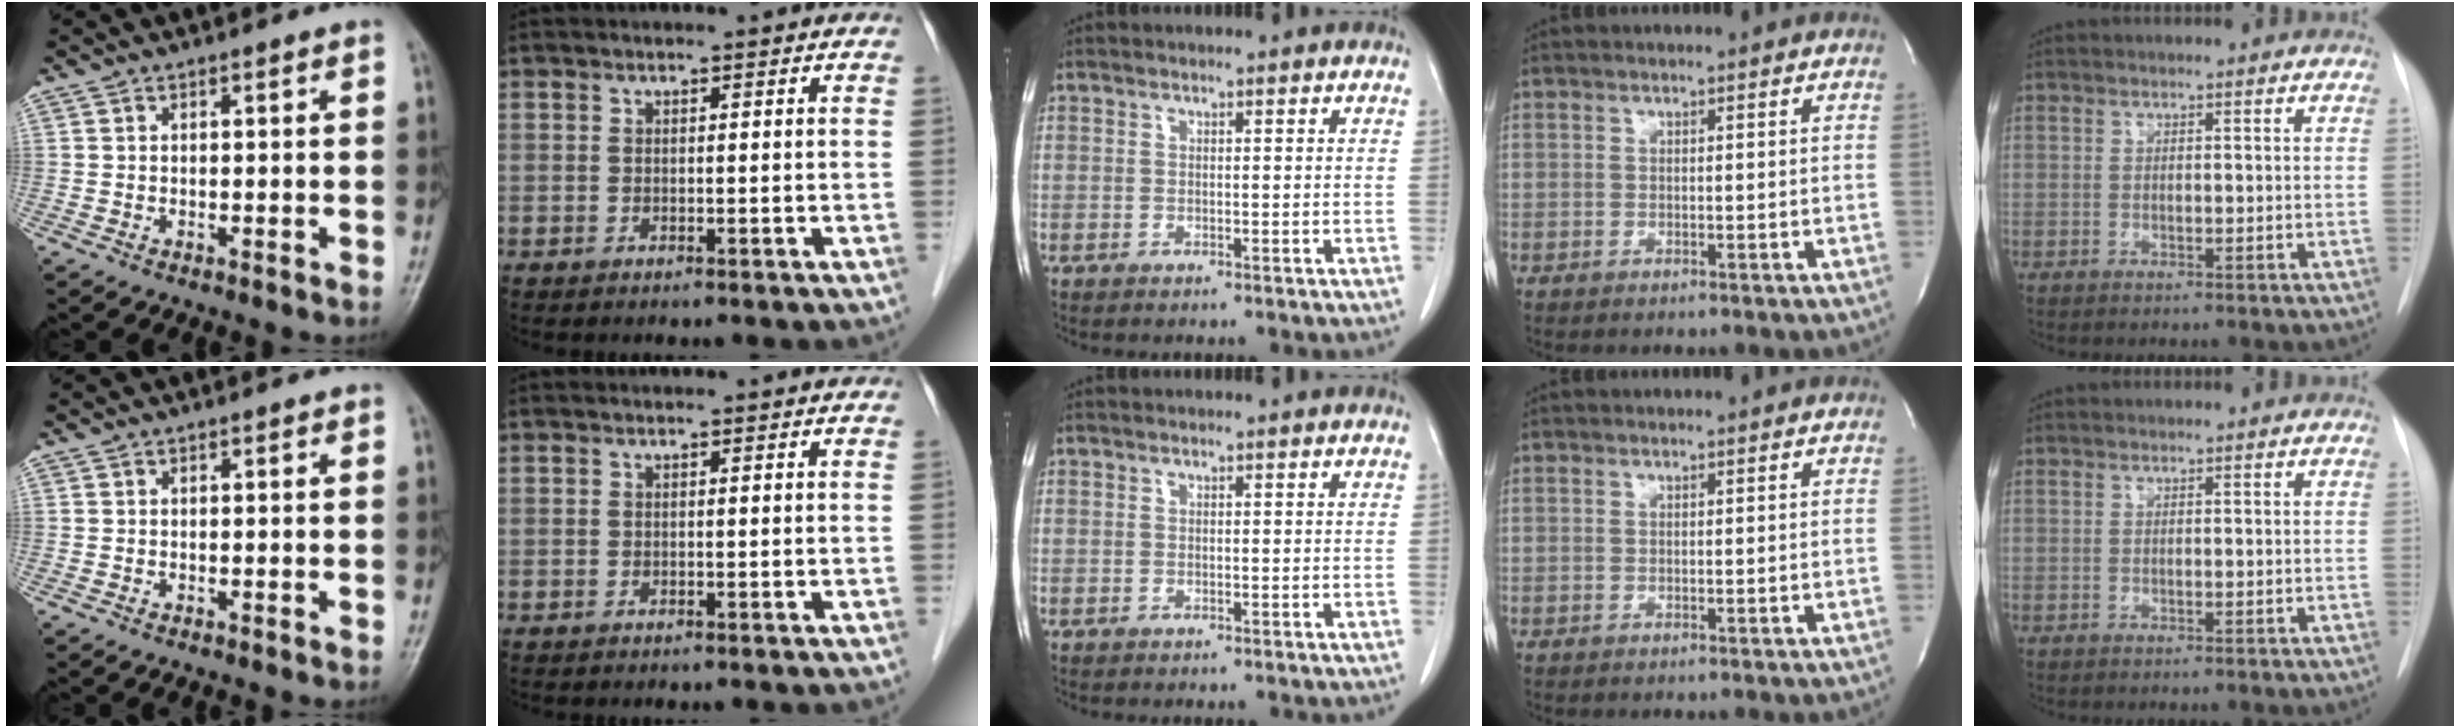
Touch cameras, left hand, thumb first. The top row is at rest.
{}